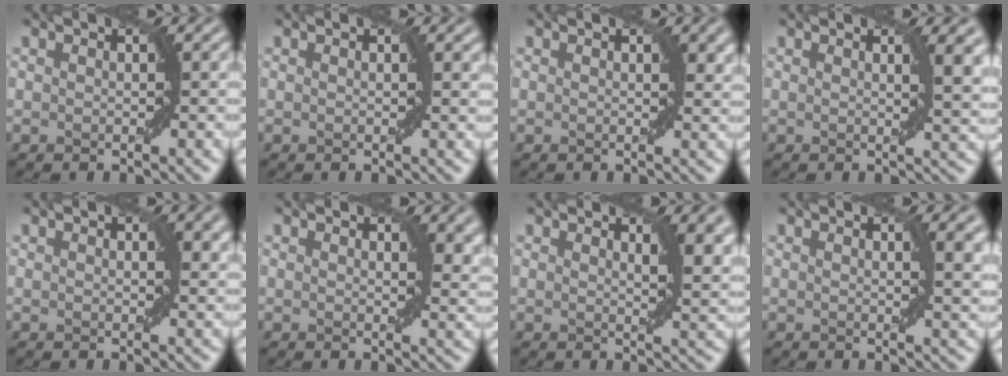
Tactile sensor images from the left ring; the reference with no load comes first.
{"total": 0.6, "force": [0.3, 0.0, 0.5], "torque": [-0.003, -0.003, 0.005]}
{"total": 1.5, "force": [0.6, 0.7, 1.1], "torque": [-0.006, -0.003, 0.011]}
{"total": 3.2, "force": [1.2, 0.8, 2.8], "torque": [-0.028, -0.003, 0.018]}
{"total": 1.7, "force": [0.7, 0.6, 1.5], "torque": [-0.012, -0.001, 0.012]}
{"total": 3.0, "force": [1.4, 1.4, 2.2], "torque": [-0.024, -0.007, 0.022]}
{"total": 3.8, "force": [2.0, 1.2, 3.0], "torque": [-0.036, -0.003, 0.034]}
{"total": 2.8, "force": [1.0, 0.7, 2.6], "torque": [-0.025, -0.002, 0.016]}